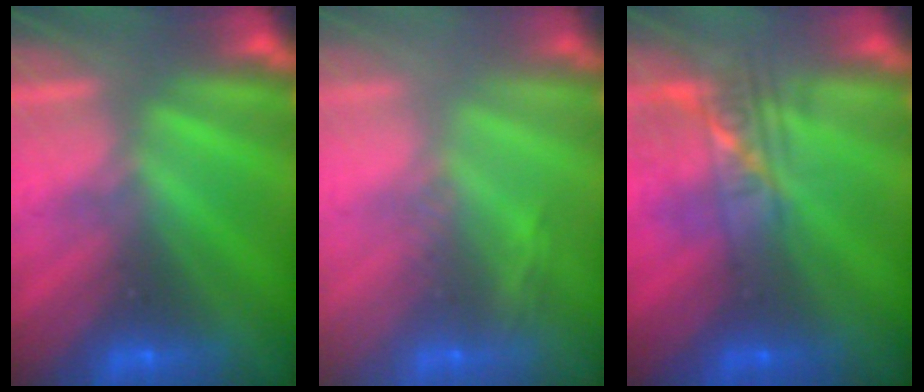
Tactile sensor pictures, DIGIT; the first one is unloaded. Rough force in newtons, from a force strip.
{"total": 2.8}
{"total": 2.2}